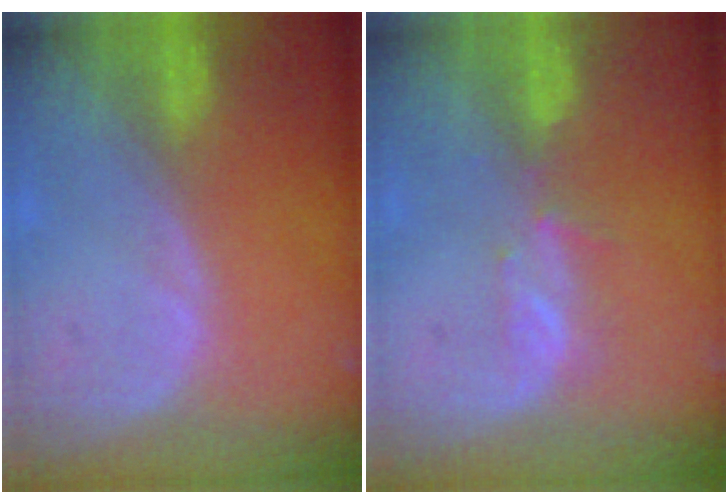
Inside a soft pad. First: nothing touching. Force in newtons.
{"total": 2.3, "press": 2.1, "slide": 0.8}